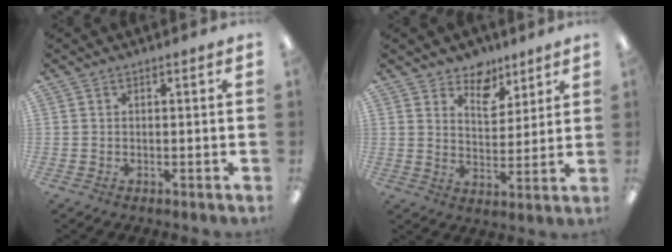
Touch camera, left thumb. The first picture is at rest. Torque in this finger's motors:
{"motor_torque": [0.37, 0.42, -0.19, 0.24, 0.00]}